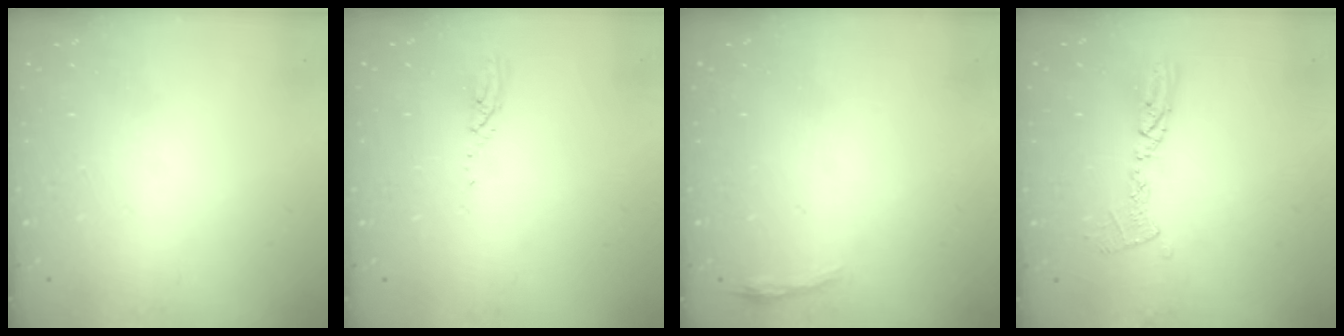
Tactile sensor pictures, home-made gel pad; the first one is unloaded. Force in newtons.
{"total": 3.0, "press": 3.0, "slide": 0.1}
{"total": 3.1, "press": 3.0, "slide": 0.7}
{"total": 9.7, "press": 9.6, "slide": 0.9}